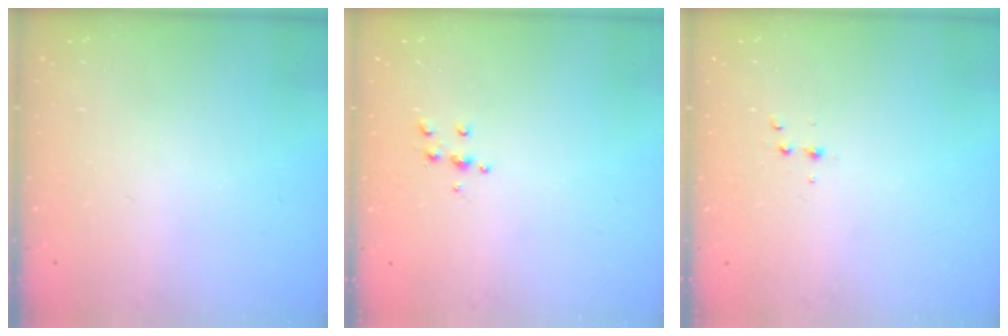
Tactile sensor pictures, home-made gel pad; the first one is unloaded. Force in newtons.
{"total": 5.0, "press": 5.0, "slide": 0.6}
{"total": 2.9, "press": 2.7, "slide": 1.1}